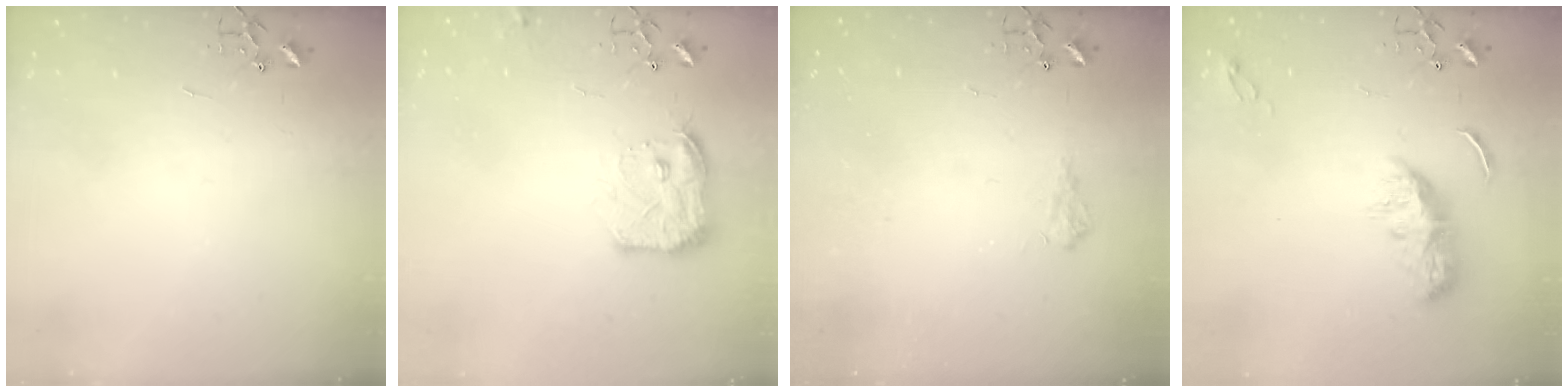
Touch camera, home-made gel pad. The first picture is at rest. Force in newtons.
{"total": 12.6, "press": 12.6, "slide": 0.6}
{"total": 6.2, "press": 6.2, "slide": 0.9}
{"total": 8.7, "press": 8.7, "slide": 0.3}